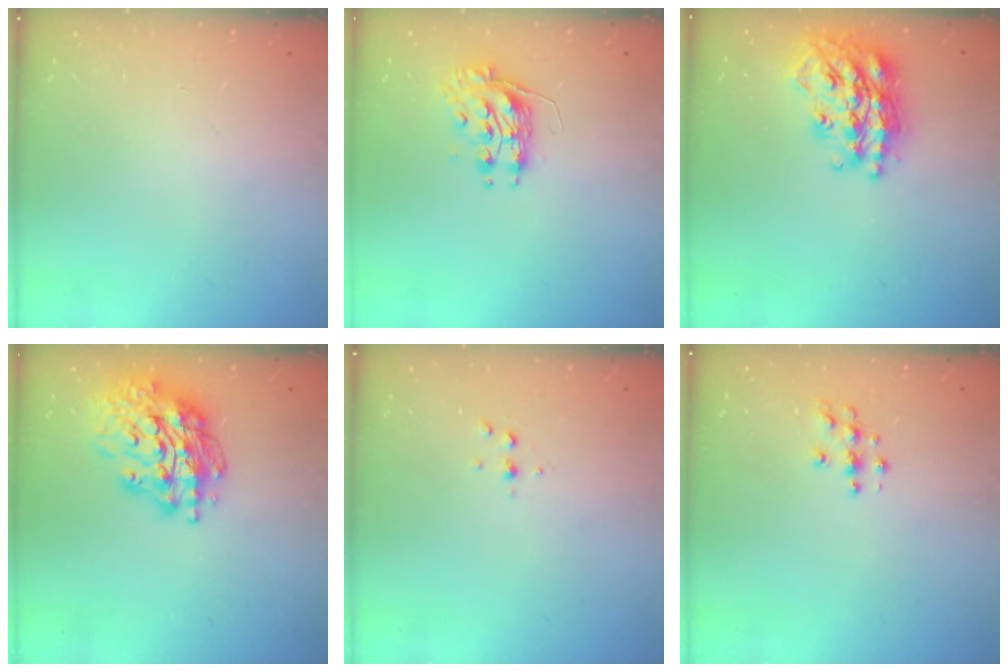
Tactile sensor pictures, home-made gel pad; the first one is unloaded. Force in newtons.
{"total": 8.7, "press": 8.7, "slide": 0.4}
{"total": 23.2, "press": 23.2, "slide": 1.8}
{"total": 18.9, "press": 18.8, "slide": 2.2}
{"total": 2.5, "press": 2.4, "slide": 0.2}
{"total": 4.5, "press": 4.4, "slide": 0.4}